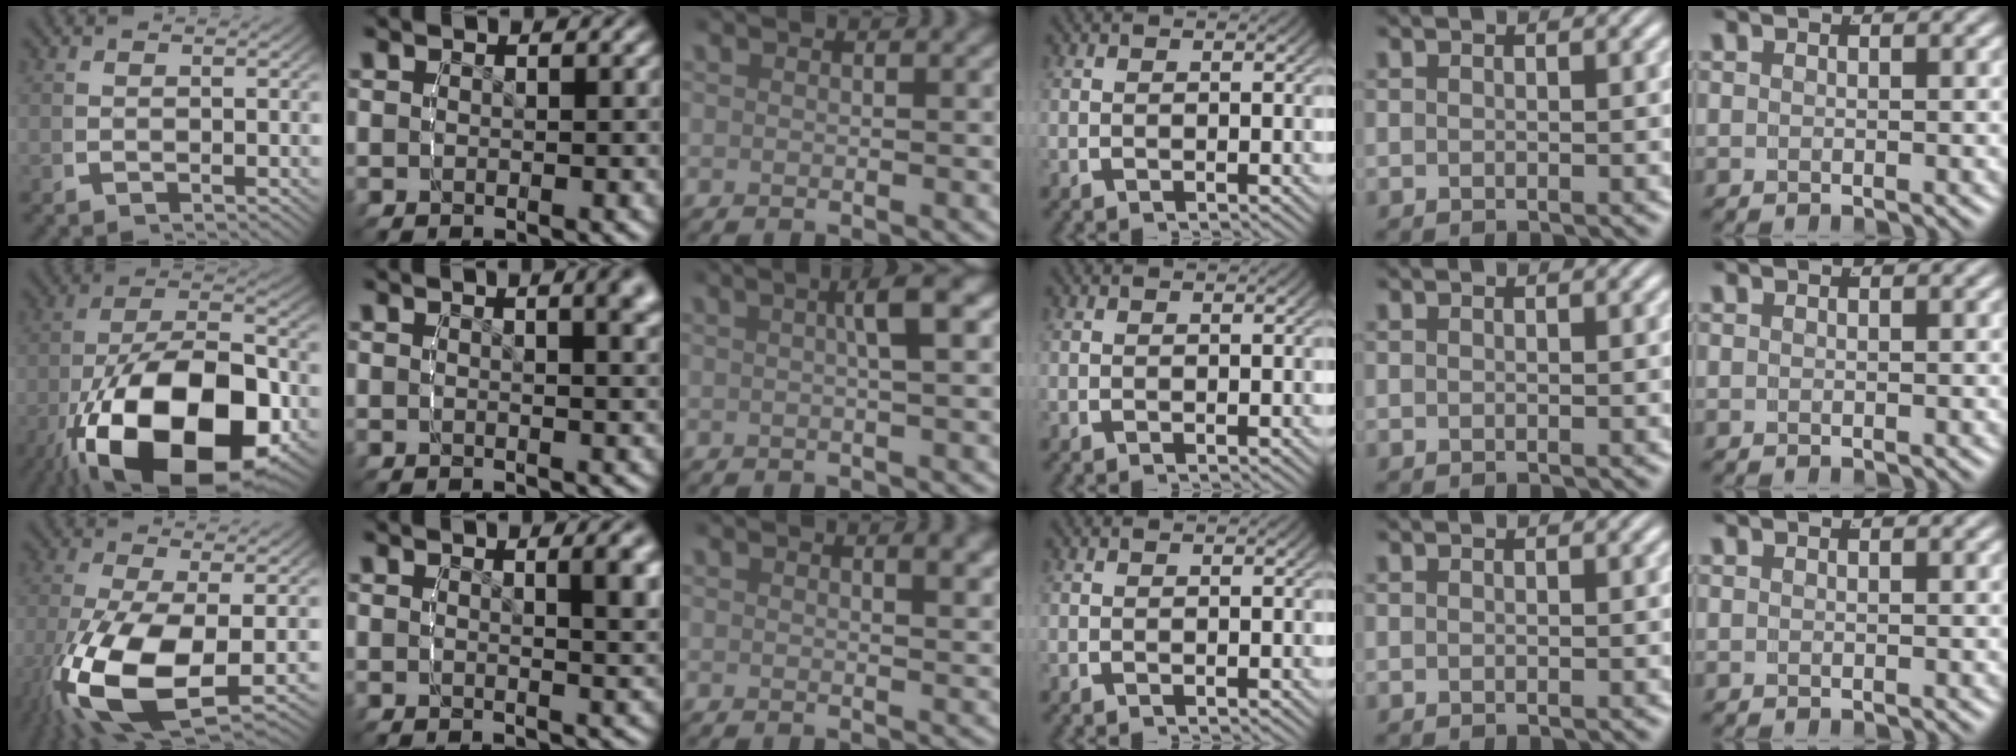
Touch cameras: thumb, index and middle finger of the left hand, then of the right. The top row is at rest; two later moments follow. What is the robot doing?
{"motion": "lift_and_place", "object": "screwdriver"}